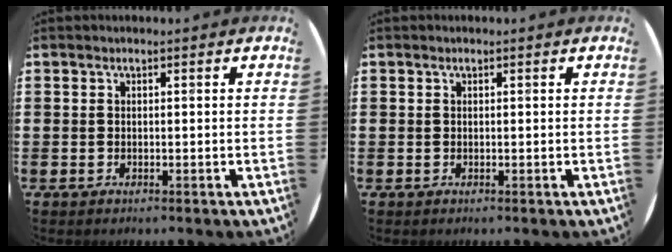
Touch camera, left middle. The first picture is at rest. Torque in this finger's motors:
{"motor_torque": [-0.26, 0.14, -0.01, -0.01]}